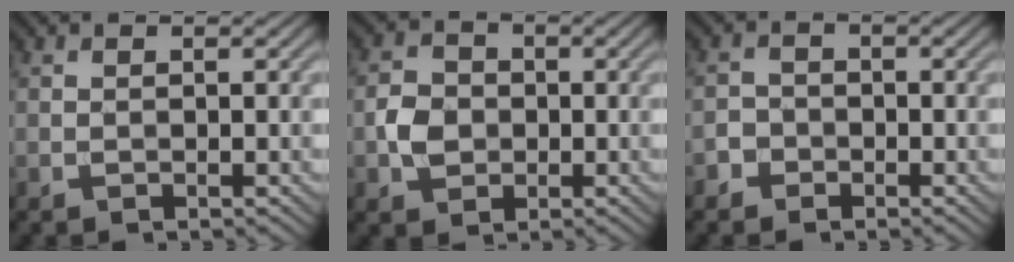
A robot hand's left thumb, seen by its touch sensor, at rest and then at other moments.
{"total": 3.9, "force": [-0.8, 3.3, 1.8], "torque": [-0.039, 0.000, -0.020]}
{"total": 2.1, "force": [-1.3, 1.6, 0.4], "torque": [0.008, 0.003, -0.032]}